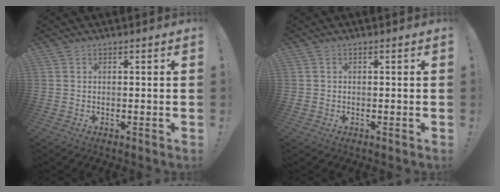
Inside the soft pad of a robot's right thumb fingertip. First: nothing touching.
{"total": 0.7, "force": [0.1, 0.7, 0.0], "torque": [-0.007, 0.006, 0.003]}